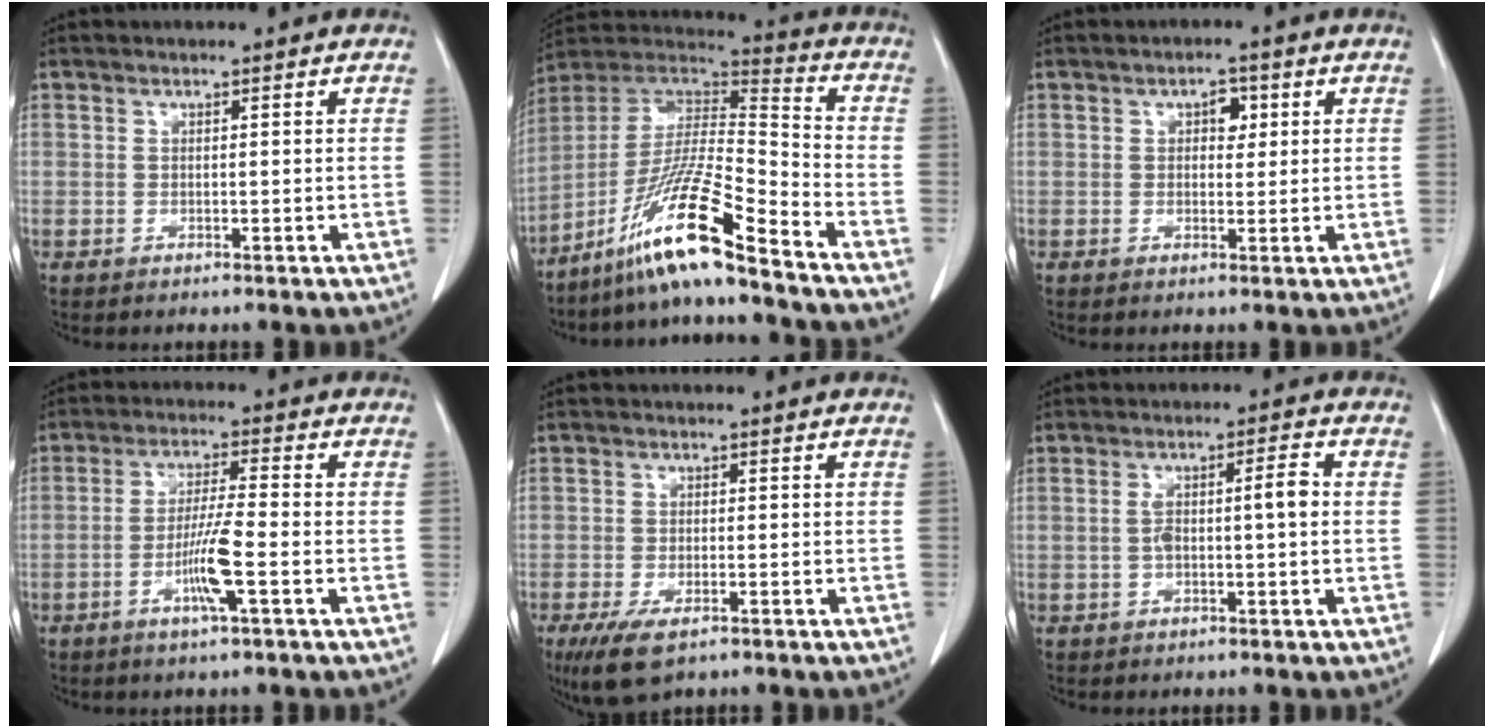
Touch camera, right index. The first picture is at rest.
{"total": 16.2, "force": [-11.4, -0.4, 11.5], "torque": [-0.220, -0.006, -0.211]}
{"total": 2.6, "force": [0.9, 1.6, 1.9], "torque": [-0.023, 0.006, 0.011]}
{"total": 6.8, "force": [-2.4, -0.3, 6.3], "torque": [-0.122, -0.006, -0.048]}
{"total": 5.5, "force": [-3.3, 2.2, 3.8], "torque": [-0.074, -0.010, -0.052]}
{"total": 4.8, "force": [-0.1, 0.7, 4.7], "torque": [-0.090, 0.019, 0.001]}